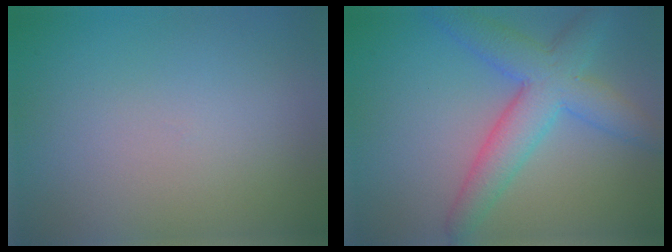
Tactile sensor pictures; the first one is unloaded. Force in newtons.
{"total": 6.1, "press": 6.1, "slide": 0.1}